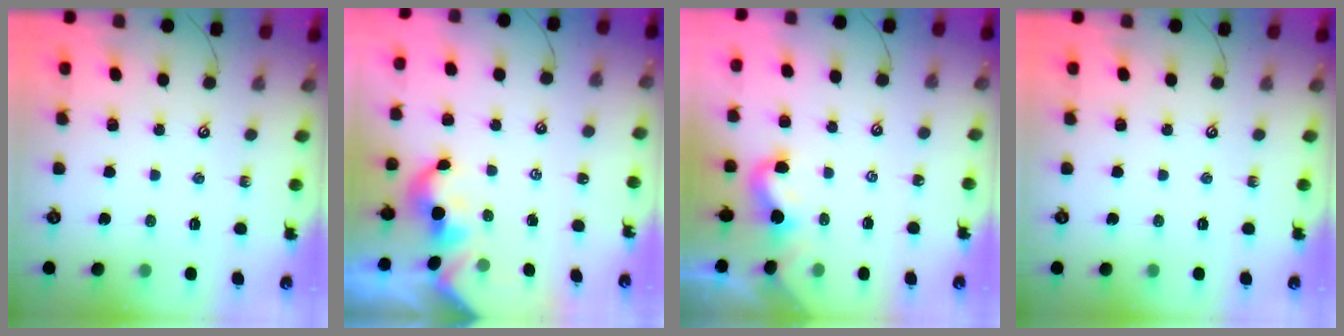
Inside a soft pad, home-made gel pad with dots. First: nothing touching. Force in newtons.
{"total": 2.0, "press": 2.0, "slide": 0.2}
{"total": 1.8, "press": 1.8, "slide": 0.3}
{"total": 0.0}